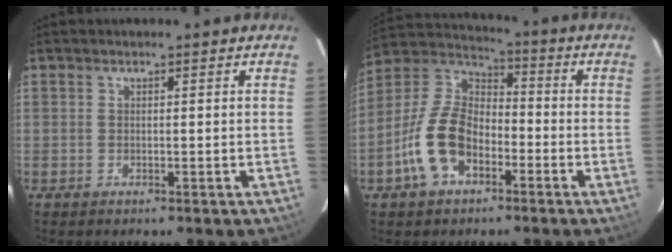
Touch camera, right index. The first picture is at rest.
{"total": 13.3, "force": [-5.7, 8.4, 8.5], "torque": [-0.177, 0.020, -0.105]}